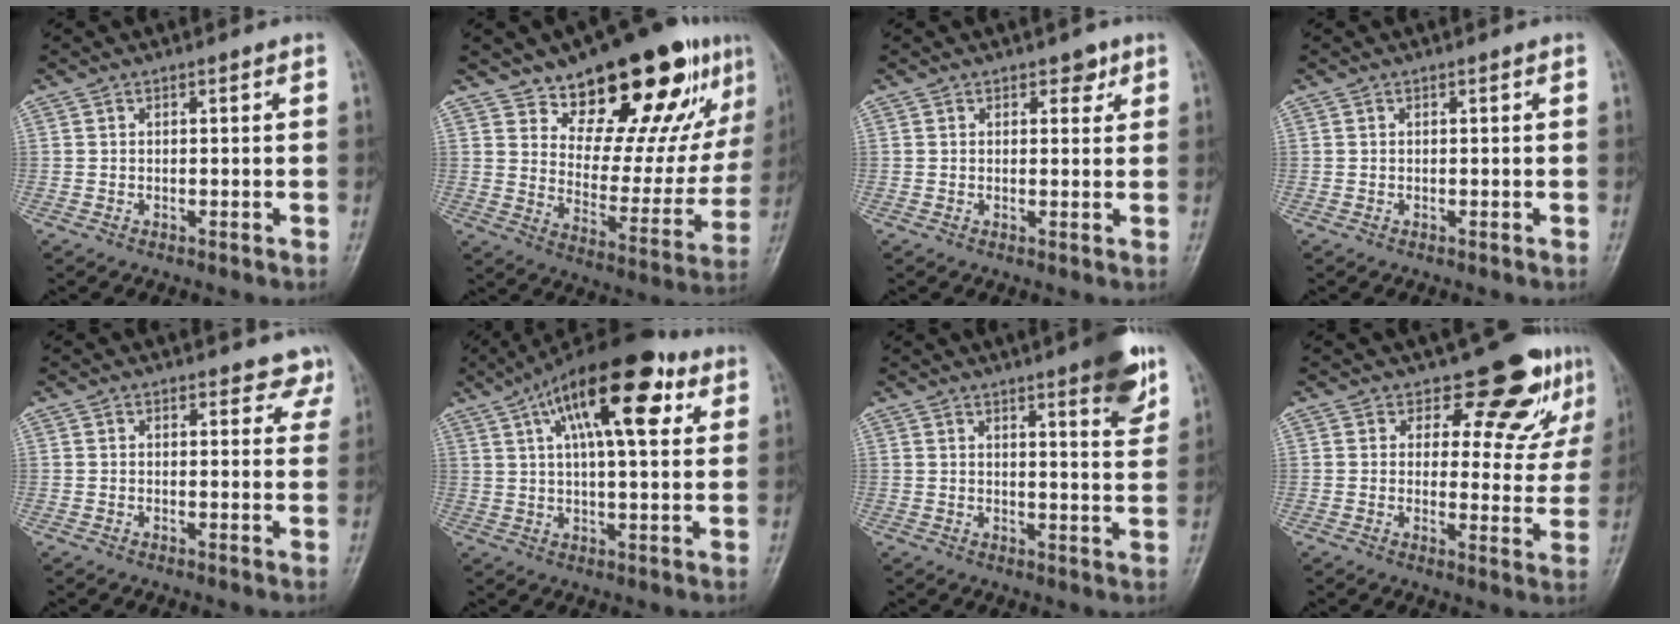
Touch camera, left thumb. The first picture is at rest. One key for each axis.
{"total": 23.9, "fx": 15.1, "fy": 10.1, "fz": 15.5, "tx": -0.163, "ty": -0.076, "tz": 0.231}
{"total": 2.4, "fx": 1.4, "fy": 1.5, "fz": 1.1, "tx": 0.003, "ty": -0.006, "tz": 0.017}
{"total": 0.0}
{"total": 4.2, "fx": 3.7, "fy": 2.1, "fz": 0.3, "tx": 0.033, "ty": -0.019, "tz": 0.020}
{"total": 19.2, "fx": 8.2, "fy": 7.3, "fz": 15.7, "tx": -0.233, "ty": 0.005, "tz": 0.125}
{"total": 8.7, "fx": 5.4, "fy": 1.7, "fz": 6.7, "tx": -0.071, "ty": -0.029, "tz": 0.066}
{"total": 10.7, "fx": 7.9, "fy": 5.3, "fz": 4.7, "tx": -0.018, "ty": -0.058, "tz": 0.091}